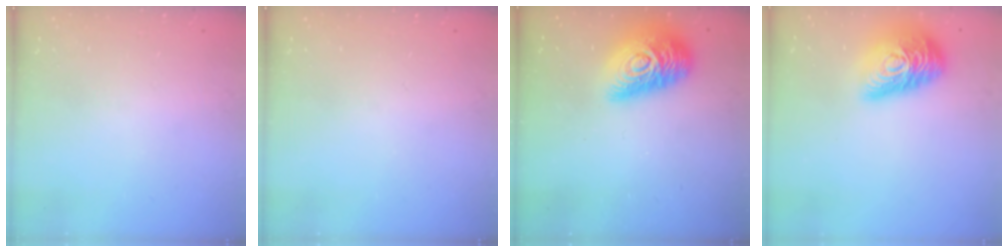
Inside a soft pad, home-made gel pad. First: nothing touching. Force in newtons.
{"total": 0.0}
{"total": 18.5, "press": 18.5, "slide": 1.0}
{"total": 17.2, "press": 17.2, "slide": 1.1}